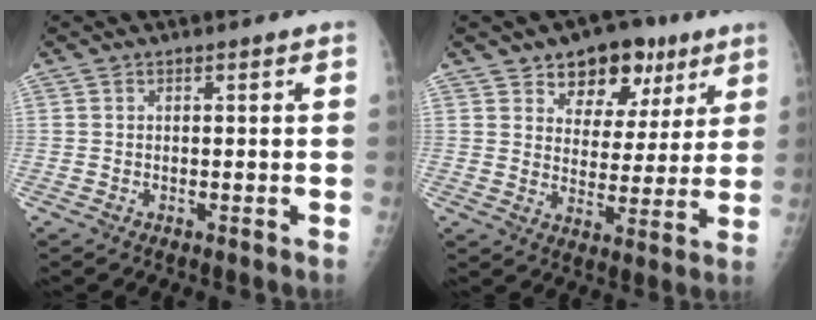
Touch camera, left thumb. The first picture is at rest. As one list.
[{"total": 12.1, "force": [7.1, 7.9, 5.7], "torque": [-0.024, -0.025, 0.106]}]